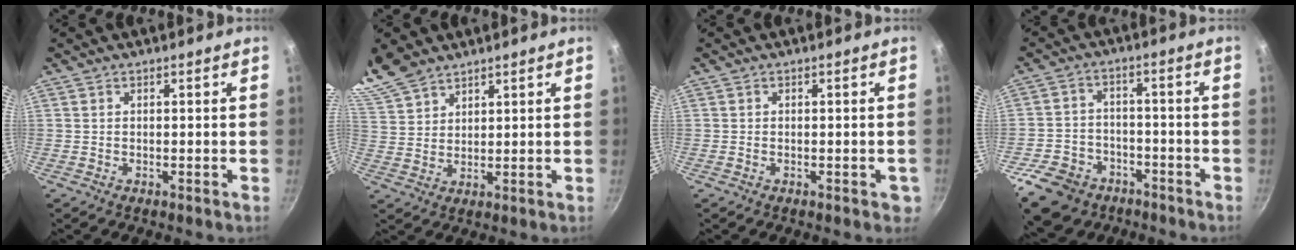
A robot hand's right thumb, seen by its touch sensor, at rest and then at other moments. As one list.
[{"total": 10.0, "force": [8.2, 4.7, 3.1], "torque": [-0.057, -0.007, 0.172]}, {"total": 2.0, "force": [-0.7, 1.1, 1.5], "torque": [-0.005, 0.006, -0.008]}, {"total": 13.4, "force": [-8.1, 9.2, 5.3], "torque": [-0.086, 0.052, -0.128]}]